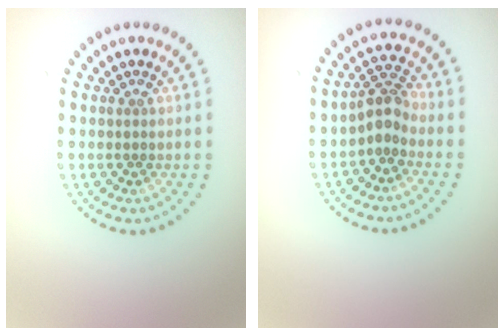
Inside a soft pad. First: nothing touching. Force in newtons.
{"total": 2.4, "press": 1.9, "slide": 1.6}